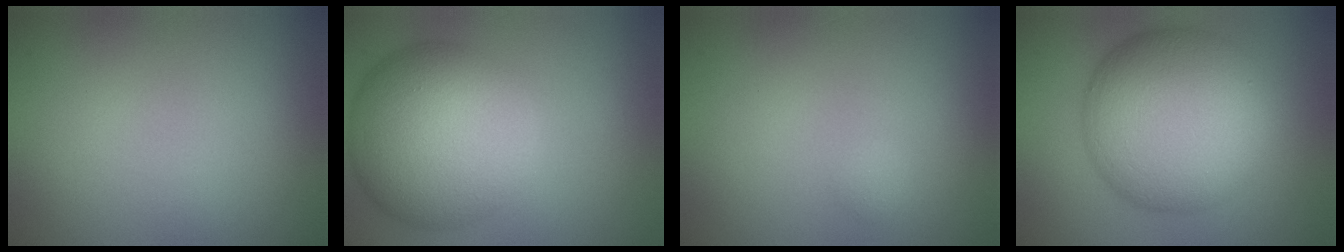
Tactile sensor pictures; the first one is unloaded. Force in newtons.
{"total": 12.5, "press": 12.4, "slide": 0.4}
{"total": 0.6, "press": 0.6, "slide": 0.0}
{"total": 12.8, "press": 12.8, "slide": 0.3}